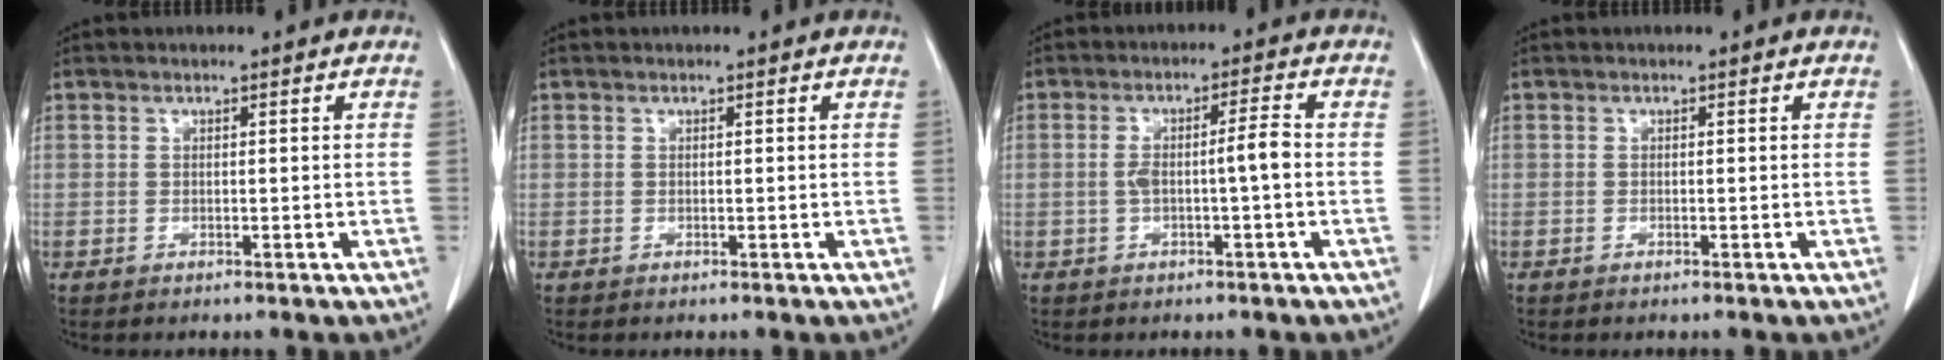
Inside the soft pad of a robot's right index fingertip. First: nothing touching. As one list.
[{"total": 0.0}, {"total": 4.4, "force": [-0.6, 0.3, 4.4], "torque": [-0.080, 0.018, -0.002]}, {"total": 0.0}]